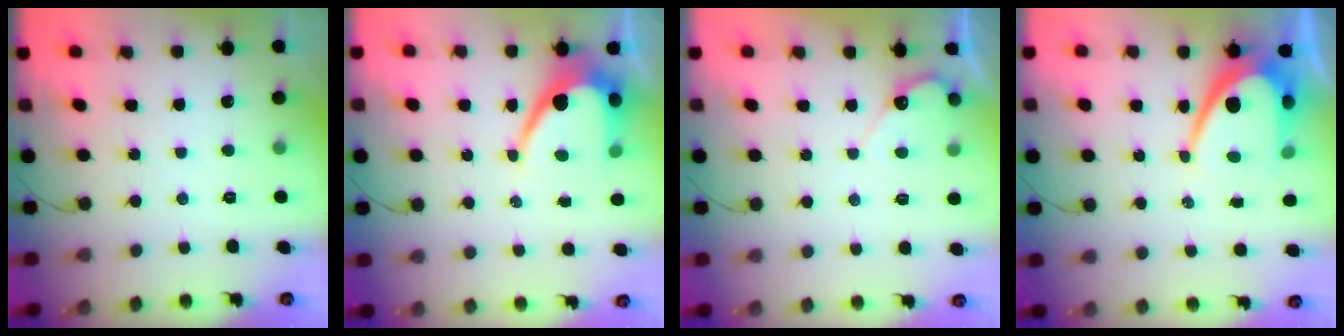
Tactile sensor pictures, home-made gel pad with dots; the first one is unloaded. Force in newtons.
{"total": 10.7, "press": 10.7, "slide": 0.9}
{"total": 5.0, "press": 4.9, "slide": 0.3}
{"total": 12.1, "press": 12.1, "slide": 1.1}